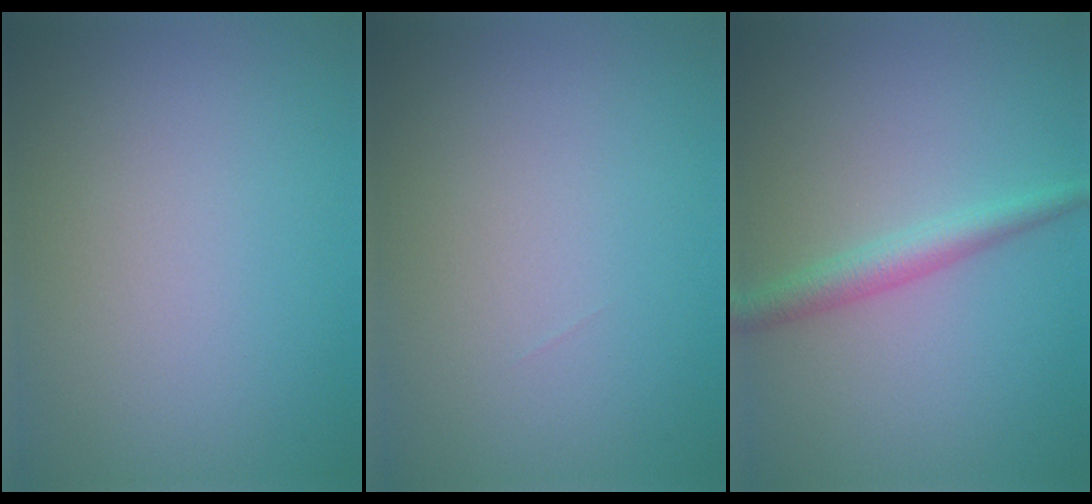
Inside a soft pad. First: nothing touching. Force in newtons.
{"total": 0.0}
{"total": 2.4, "press": 2.4, "slide": 0.0}